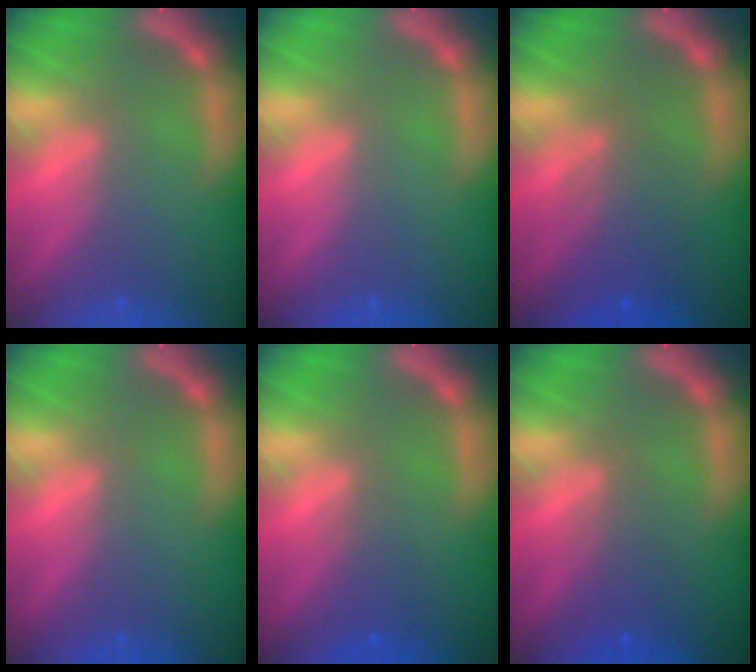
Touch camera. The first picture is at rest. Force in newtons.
{"total": 0.0}
{"total": 4.1}
{"total": 0.0}
{"total": 1.9}
{"total": 2.5}